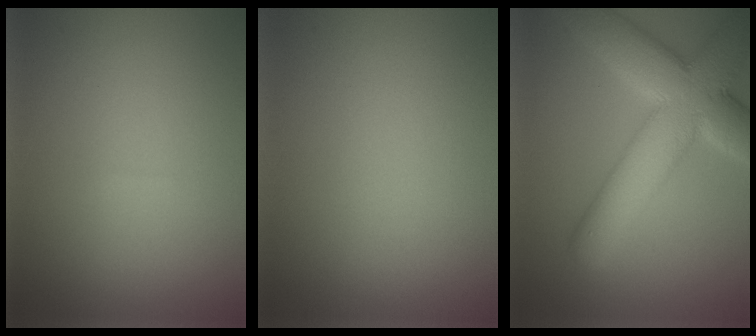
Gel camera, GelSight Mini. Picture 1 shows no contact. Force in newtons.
{"total": 0.0}
{"total": 10.7, "press": 10.6, "slide": 0.8}